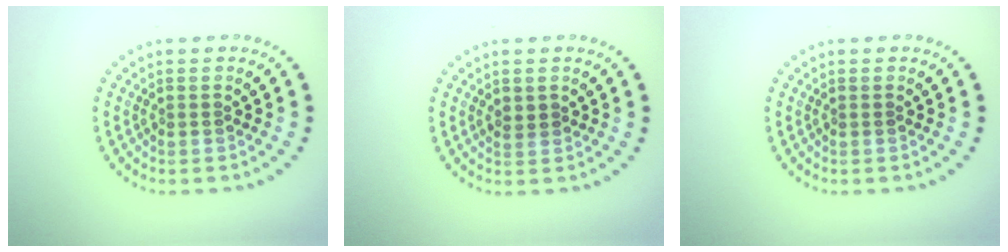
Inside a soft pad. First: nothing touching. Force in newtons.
{"total": 0.8, "press": 0.8, "slide": 0.1}
{"total": 0.0}